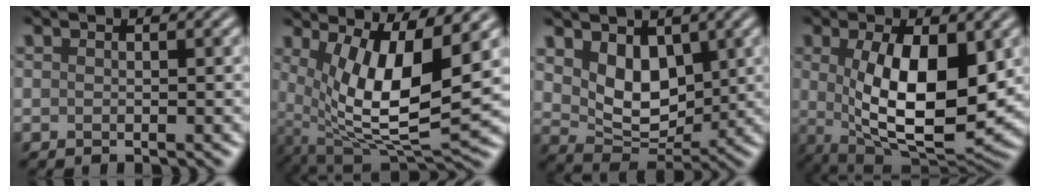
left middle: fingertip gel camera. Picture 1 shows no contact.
{"total": 10.5, "force": [2.4, 3.2, 9.7], "torque": [-0.171, -0.007, 0.053]}
{"total": 4.9, "force": [1.9, 3.2, 3.2], "torque": [-0.064, -0.007, 0.041]}
{"total": 10.4, "force": [0.7, 4.1, 9.5], "torque": [-0.163, -0.013, 0.027]}